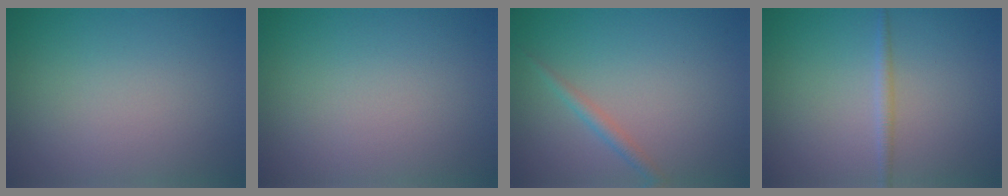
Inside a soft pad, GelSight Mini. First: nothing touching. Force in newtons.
{"total": 0.0}
{"total": 1.4, "press": 1.4, "slide": 0.1}
{"total": 1.1, "press": 1.1, "slide": 0.1}